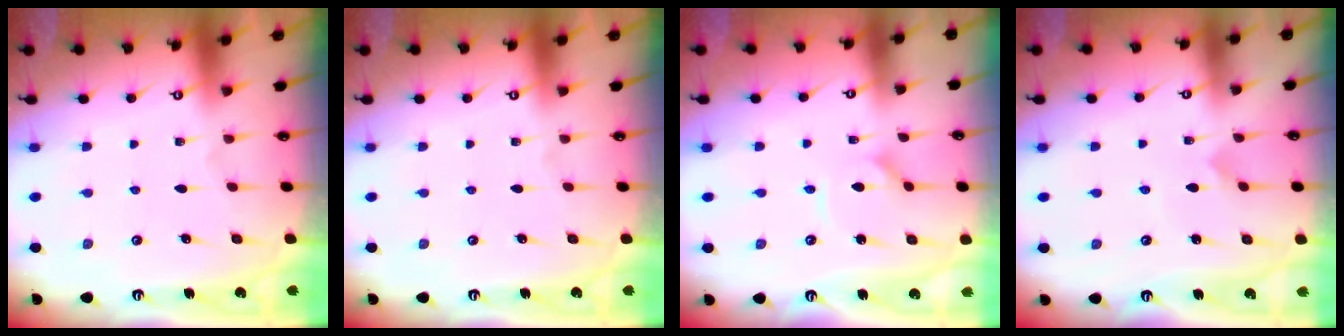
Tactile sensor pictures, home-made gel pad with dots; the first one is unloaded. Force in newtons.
{"total": 0.0}
{"total": 2.5, "press": 2.5, "slide": 0.3}
{"total": 3.8, "press": 3.7, "slide": 0.4}